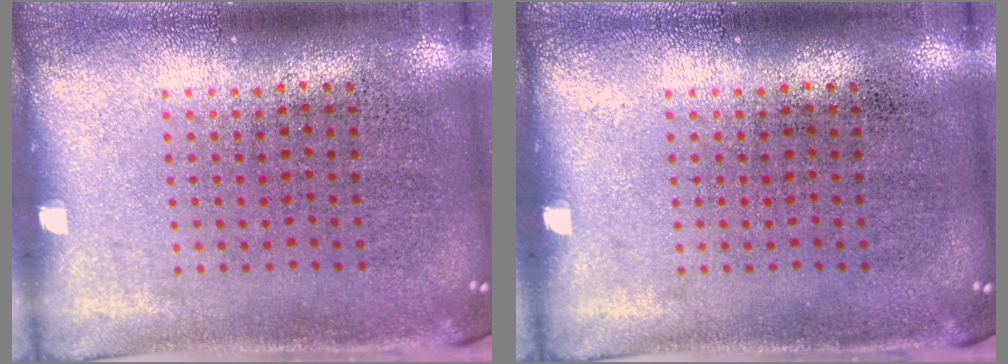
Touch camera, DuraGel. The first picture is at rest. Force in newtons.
{"total": 0.0}